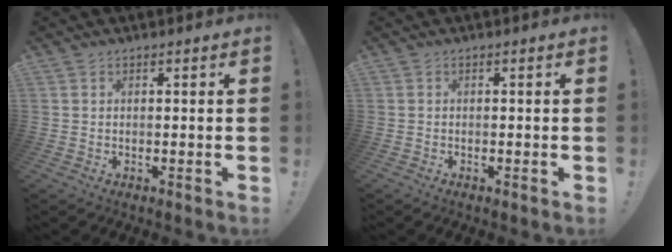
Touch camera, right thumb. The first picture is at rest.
{"total": 0.5, "force": [-0.5, 0.1, 0.0], "torque": [0.001, -0.002, -0.009]}